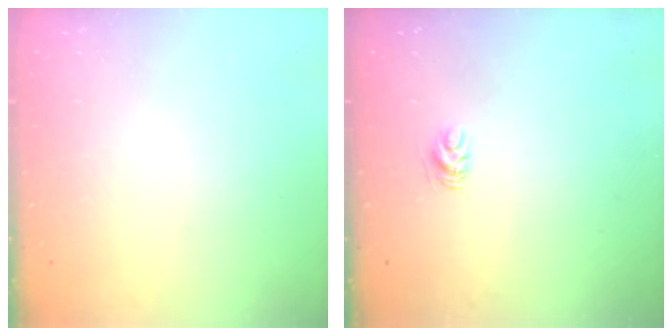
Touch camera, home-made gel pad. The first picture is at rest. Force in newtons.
{"total": 3.8, "press": 3.8, "slide": 0.4}